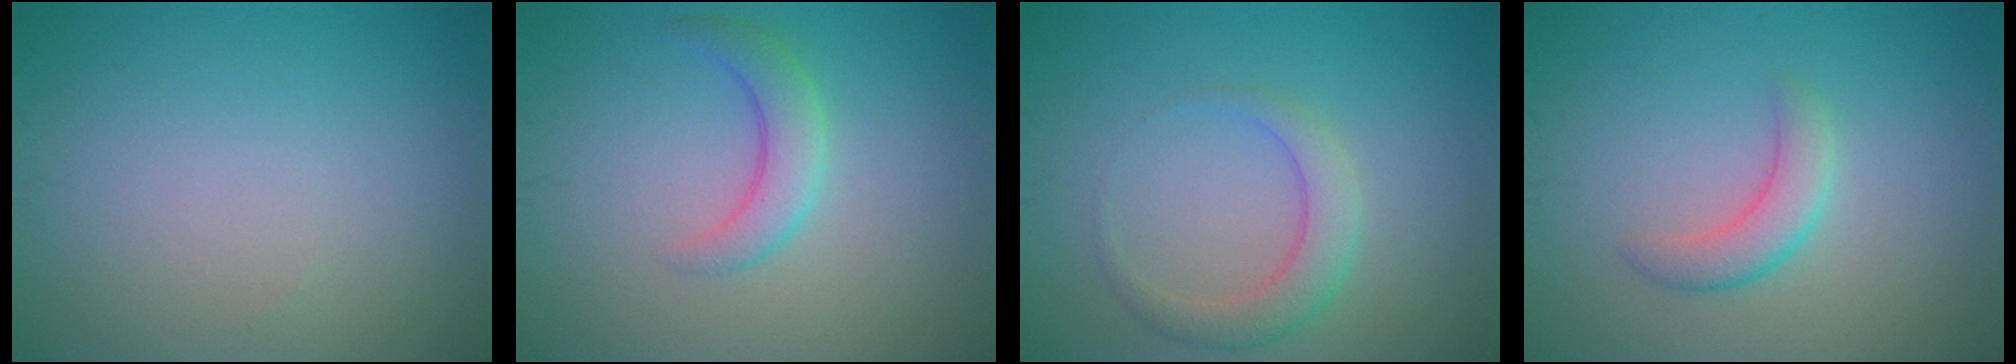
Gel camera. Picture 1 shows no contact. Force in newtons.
{"total": 2.8, "press": 2.8, "slide": 0.1}
{"total": 2.9, "press": 2.9, "slide": 0.1}
{"total": 2.6, "press": 2.6, "slide": 0.1}